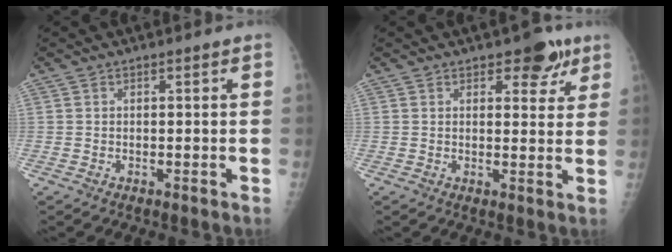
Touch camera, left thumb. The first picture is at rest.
{"total": 5.8, "force": [3.6, 3.0, 3.4], "torque": [-0.012, -0.015, 0.044]}